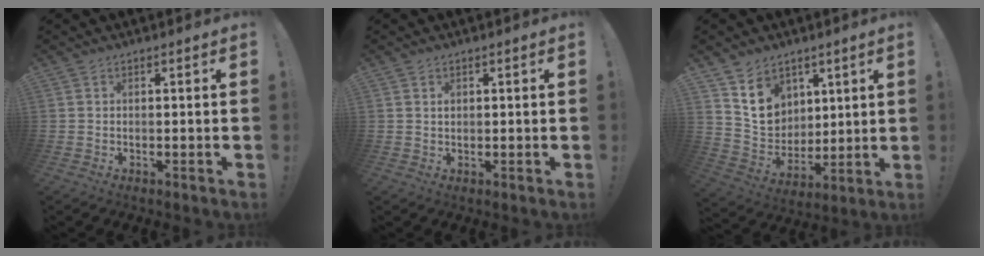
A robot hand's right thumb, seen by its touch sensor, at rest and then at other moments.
{"total": 0.9, "force": [0.5, 0.7, 0.4], "torque": [-0.001, -0.001, 0.009]}
{"total": 12.7, "force": [7.3, 9.6, 3.8], "torque": [-0.054, -0.052, 0.148]}